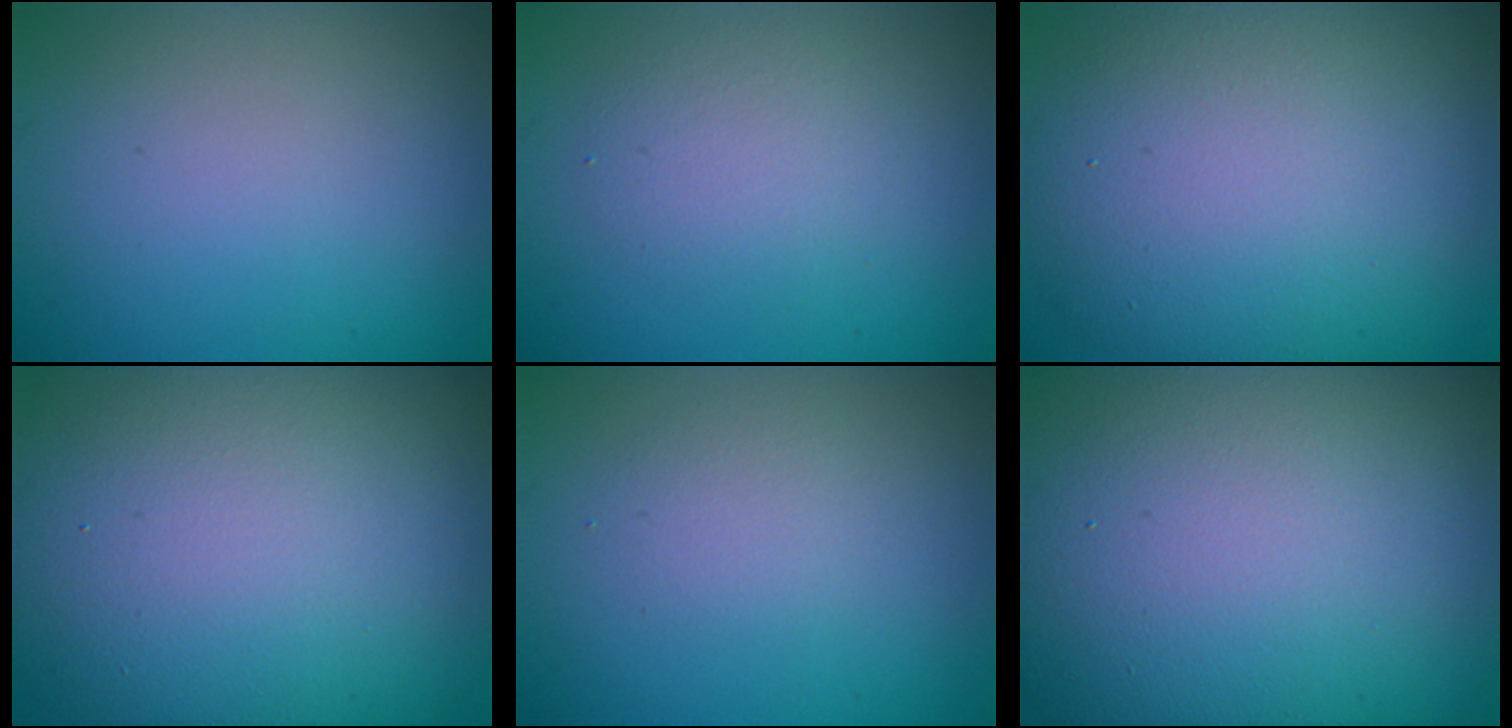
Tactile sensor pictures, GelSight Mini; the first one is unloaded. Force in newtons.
{"total": 2.7, "press": 2.7, "slide": 0.1}
{"total": 13.6, "press": 13.6, "slide": 0.9}
{"total": 17.5, "press": 17.5, "slide": 1.4}
{"total": 1.7, "press": 1.6, "slide": 0.1}
{"total": 22.3, "press": 22.3, "slide": 0.7}